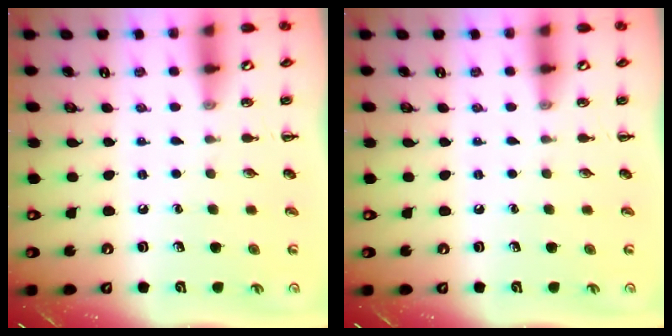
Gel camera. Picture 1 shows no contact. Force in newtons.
{"total": 0.0}